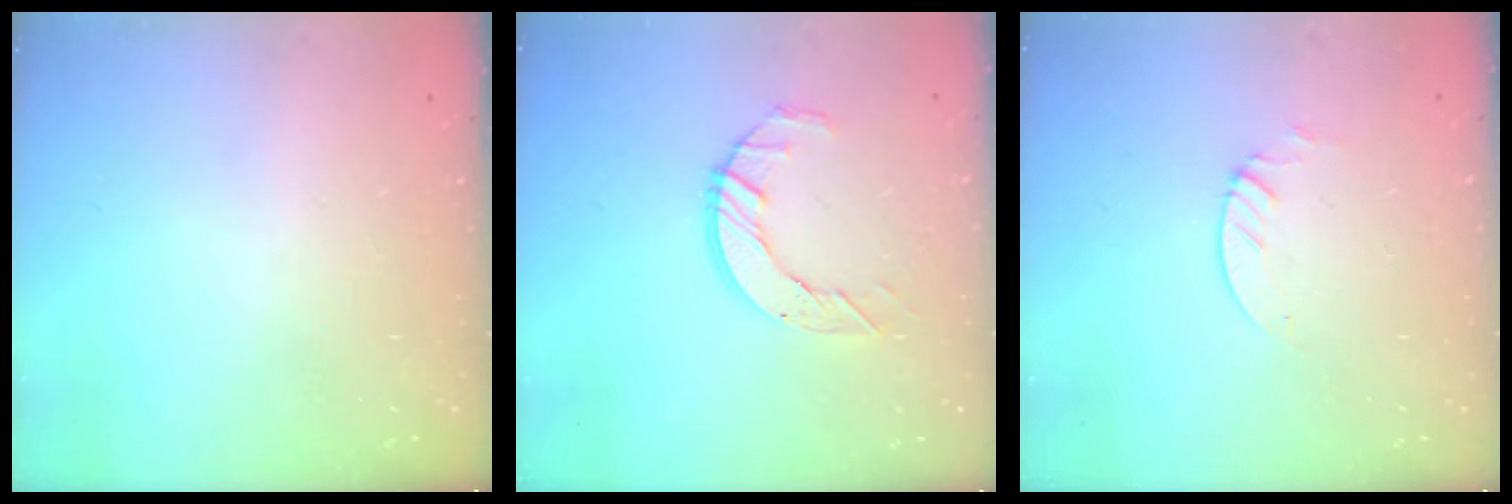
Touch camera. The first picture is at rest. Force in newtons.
{"total": 5.8, "press": 5.8, "slide": 0.4}
{"total": 2.1, "press": 2.1, "slide": 0.2}